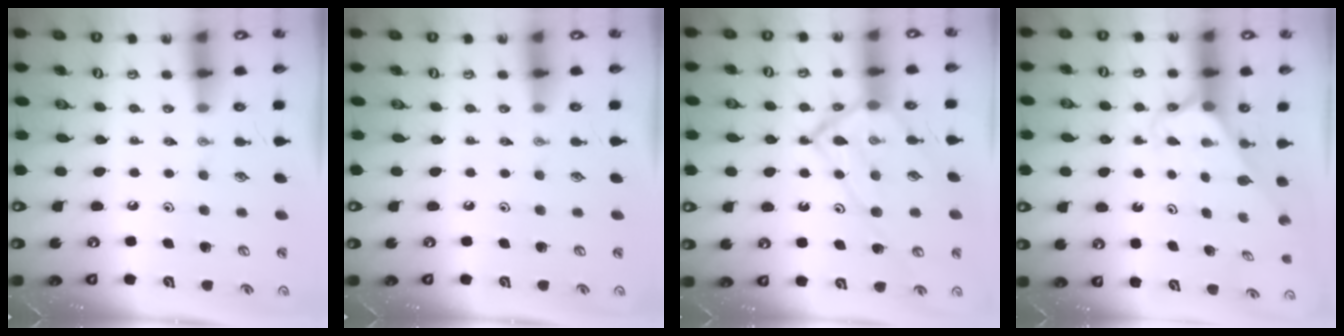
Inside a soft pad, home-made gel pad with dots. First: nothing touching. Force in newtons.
{"total": 0.0}
{"total": 16.0, "press": 16.0, "slide": 1.6}
{"total": 2.6, "press": 2.6, "slide": 0.2}